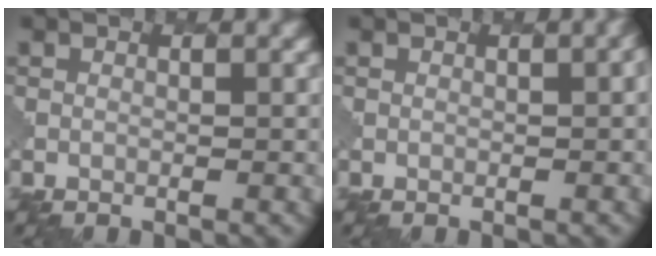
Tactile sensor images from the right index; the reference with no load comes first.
{"total": 2.0, "force": [-0.1, 0.7, 1.9], "torque": [-0.013, 0.006, 0.003]}